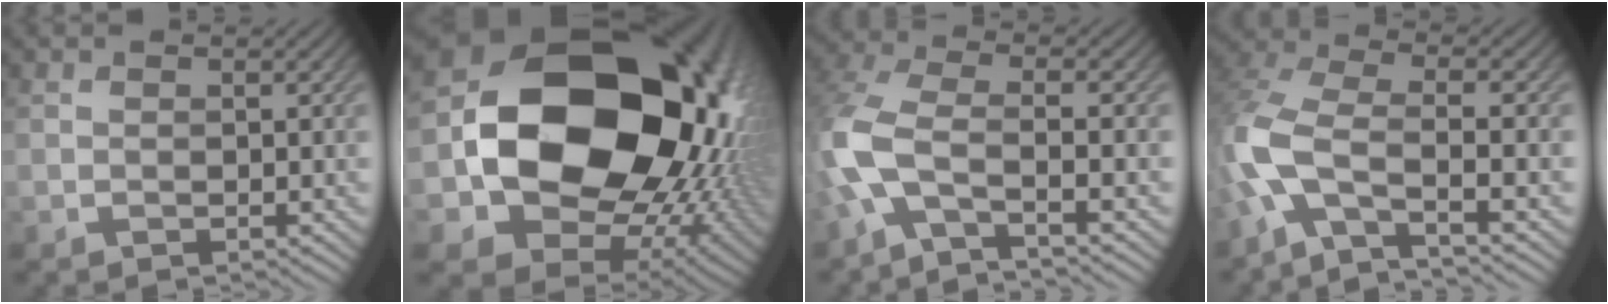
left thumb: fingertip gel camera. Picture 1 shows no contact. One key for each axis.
{"total": 21.8, "fx": 2.1, "fy": 17.4, "fz": 13.1, "tx": -0.256, "ty": -0.056, "tz": 0.081}
{"total": 8.6, "fx": -3.2, "fy": 2.9, "fz": 7.5, "tx": -0.178, "ty": 0.001, "tz": -0.085}
{"total": 9.9, "fx": -4.1, "fy": 3.6, "fz": 8.3, "tx": -0.188, "ty": -0.005, "tz": -0.099}